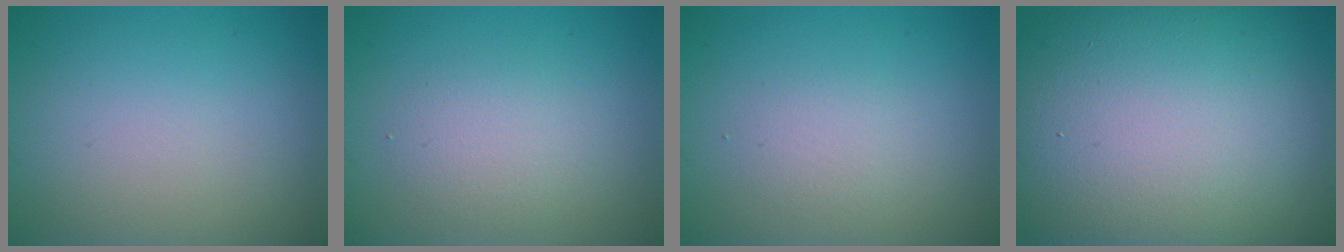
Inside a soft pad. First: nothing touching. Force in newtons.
{"total": 2.4, "press": 2.4, "slide": 0.0}
{"total": 1.4, "press": 1.4, "slide": 0.1}
{"total": 19.4, "press": 19.3, "slide": 1.7}